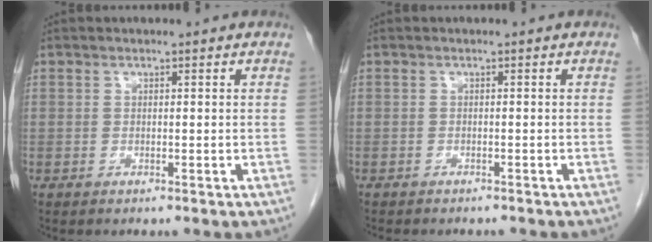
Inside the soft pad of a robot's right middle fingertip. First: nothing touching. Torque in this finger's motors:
{"motor_torque": [0.38, -0.25, 0.11, 0.02]}